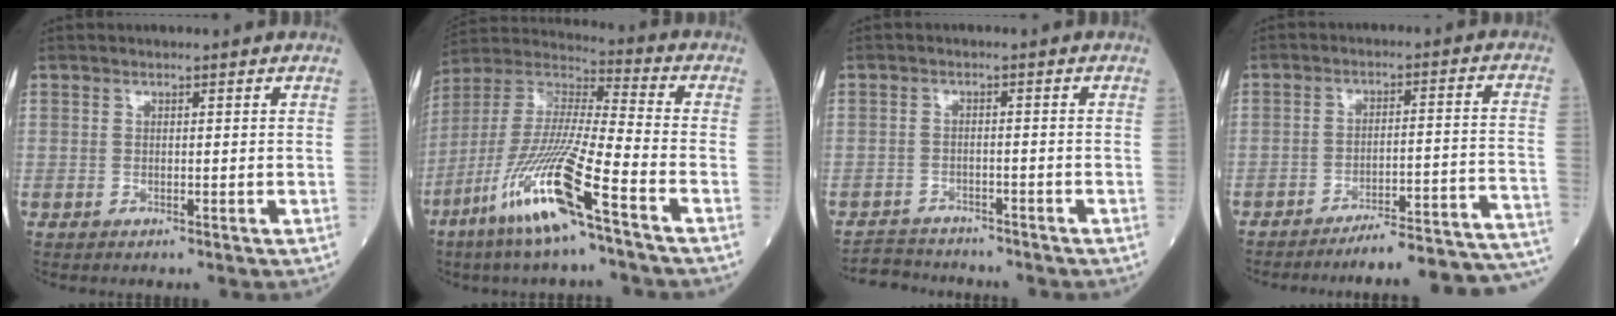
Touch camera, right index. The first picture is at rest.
{"total": 14.5, "force": [-7.2, 0.3, 12.6], "torque": [-0.265, -0.023, -0.138]}
{"total": 5.2, "force": [-5.1, 1.3, 0.1], "torque": [-0.003, -0.008, -0.083]}
{"total": 18.7, "force": [-17.7, -0.7, 5.9], "torque": [-0.018, 0.013, -0.227]}